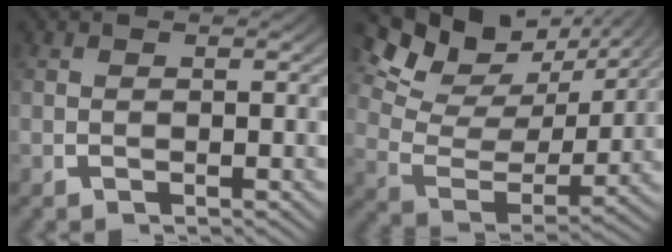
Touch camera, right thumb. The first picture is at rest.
{"total": 8.5, "force": [4.2, 4.6, 5.8], "torque": [-0.104, 0.005, 0.069]}